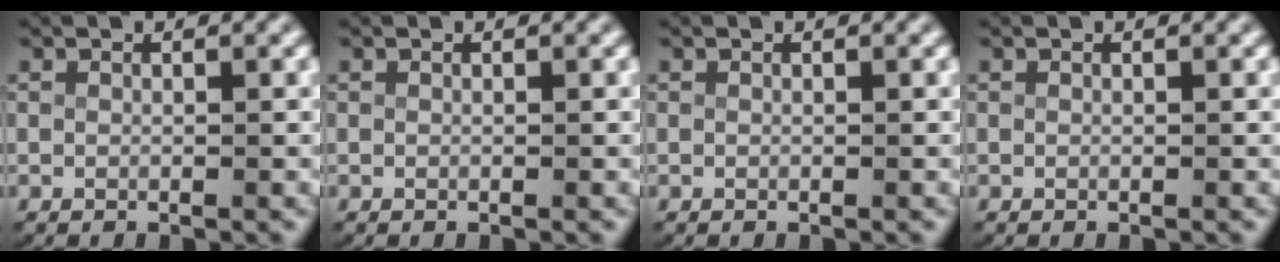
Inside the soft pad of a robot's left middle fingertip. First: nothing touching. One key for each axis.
{"total": 0.0}
{"total": 0.0}
{"total": 0.0}